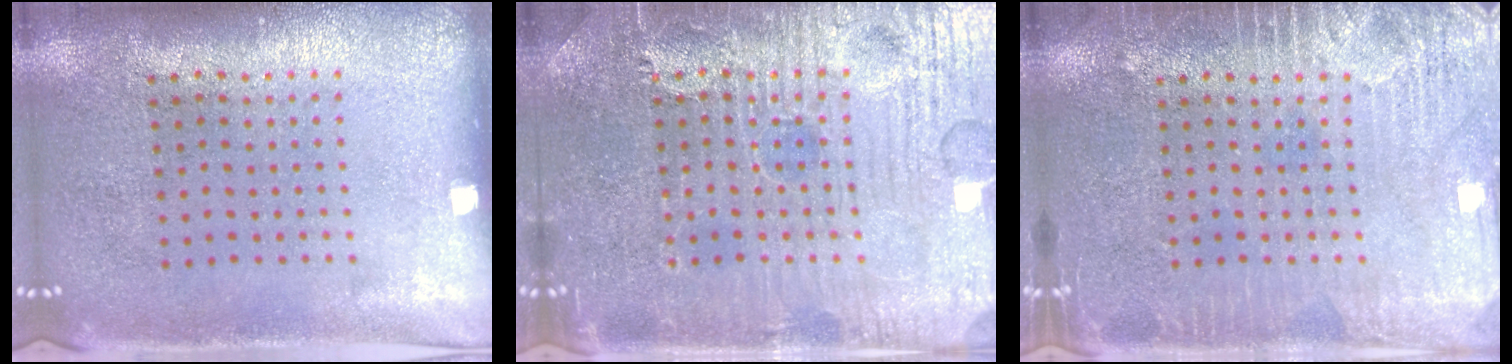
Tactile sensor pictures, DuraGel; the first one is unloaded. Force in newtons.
{"total": 4.7, "press": 4.6, "slide": 0.8}
{"total": 3.9, "press": 3.9, "slide": 0.5}